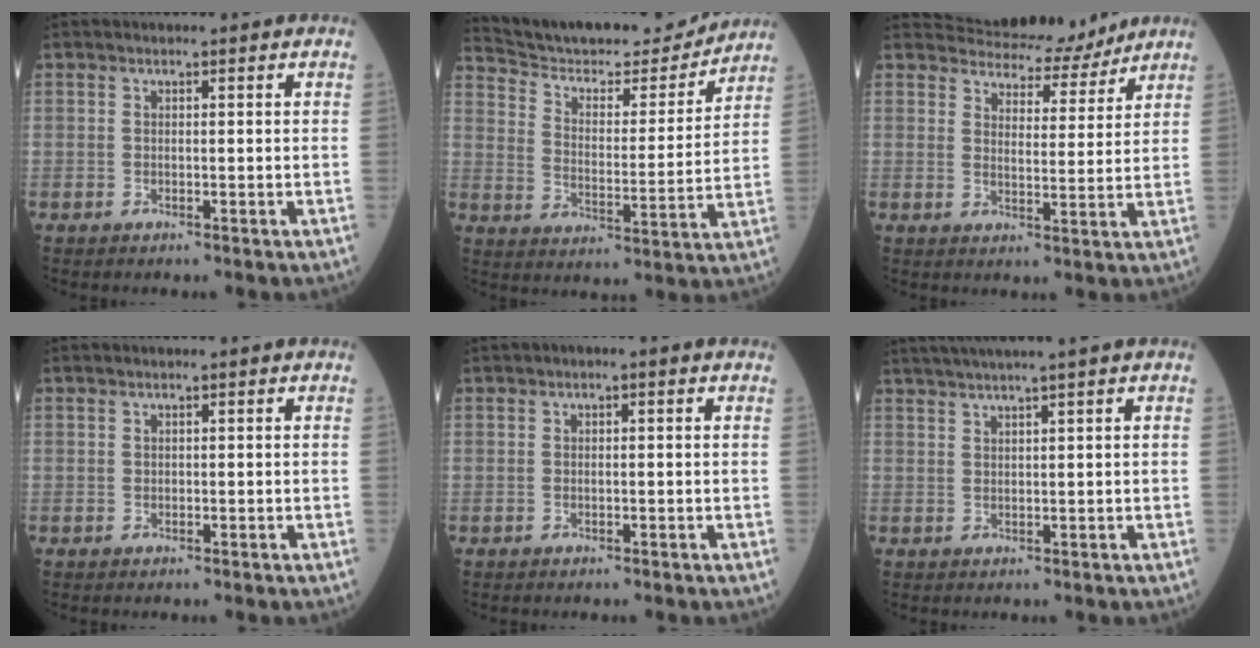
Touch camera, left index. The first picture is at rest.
{"total": 19.0, "force": [18.1, 3.1, 4.8], "torque": [-0.084, -0.011, 0.272]}
{"total": 11.1, "force": [10.5, 2.9, 2.1], "torque": [-0.024, 0.000, 0.143]}
{"total": 0.0}
{"total": 1.0, "force": [-0.1, 0.2, 1.0], "torque": [-0.016, 0.007, 0.002]}
{"total": 6.5, "force": [5.2, -1.5, 3.5], "torque": [-0.053, 0.023, 0.090]}